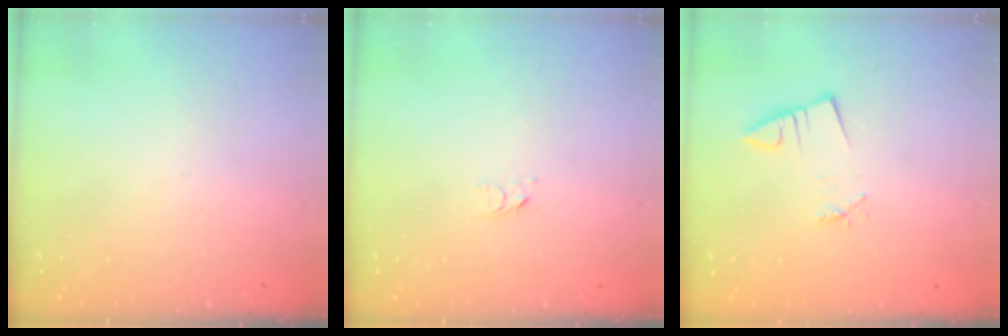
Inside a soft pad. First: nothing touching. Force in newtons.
{"total": 2.6, "press": 2.6, "slide": 0.2}
{"total": 1.4, "press": 1.4, "slide": 0.1}